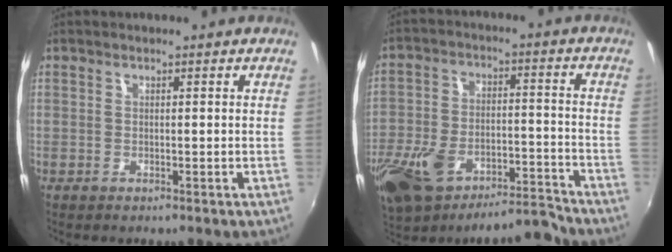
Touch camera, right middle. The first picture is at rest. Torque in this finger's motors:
{"motor_torque": [1.08, -1.06, 0.54, 0.18]}